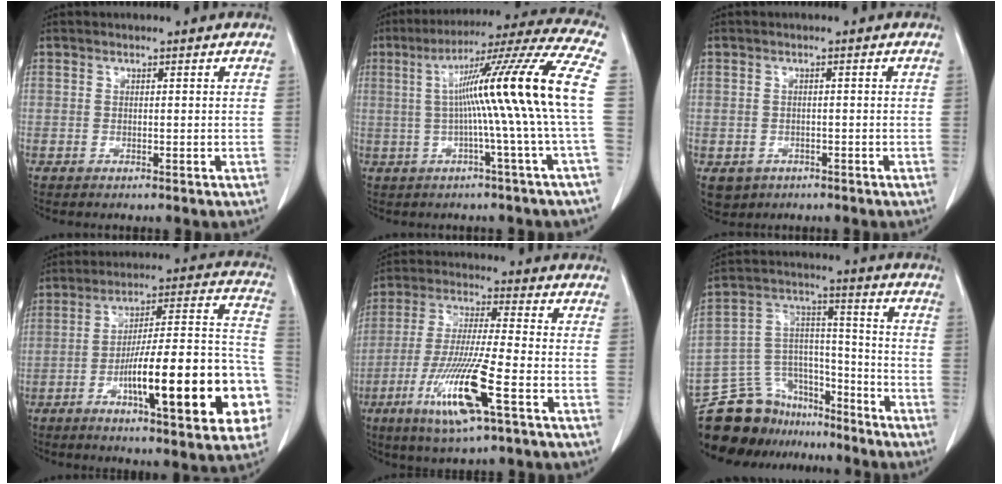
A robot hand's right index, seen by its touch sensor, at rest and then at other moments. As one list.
[{"total": 17.1, "force": [0.5, -2.6, 16.9], "torque": [-0.244, 0.021, -0.003]}, {"total": 4.0, "force": [-2.0, 3.4, 0.7], "torque": [-0.008, 0.002, -0.026]}, {"total": 23.4, "force": [-7.7, 3.7, 21.7], "torque": [-0.256, 0.020, -0.106]}, {"total": 13.4, "force": [-5.6, 0.5, 12.2], "torque": [-0.248, -0.026, -0.103]}, {"total": 16.6, "force": [-14.5, 7.4, 3.2], "torque": [-0.066, 0.057, -0.242]}]